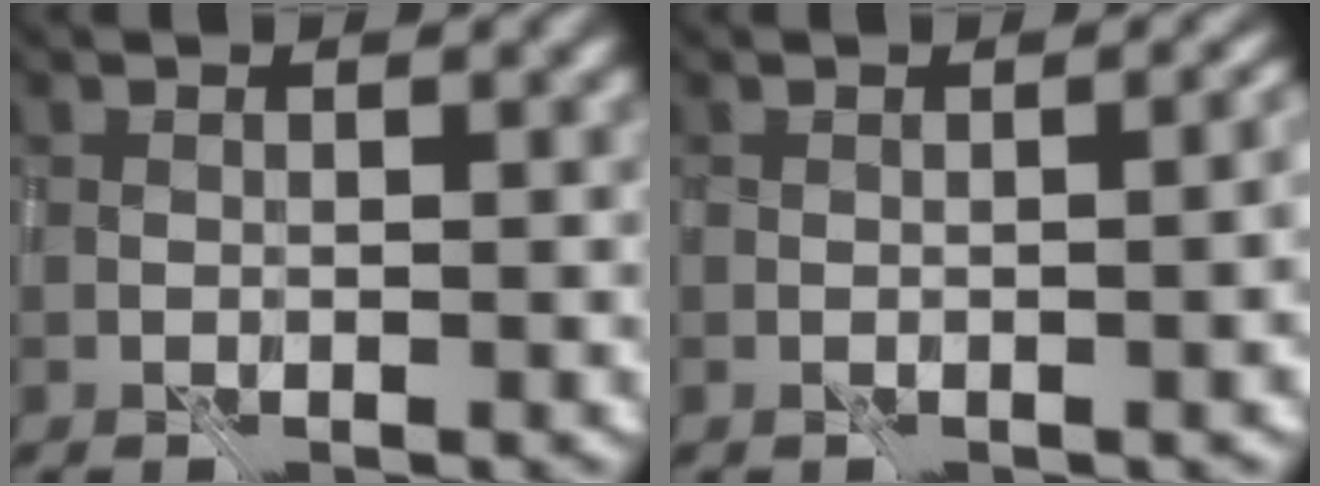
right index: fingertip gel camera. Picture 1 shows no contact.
{"total": 5.2, "force": [-0.7, 2.4, 4.6], "torque": [-0.013, 0.010, -0.004]}